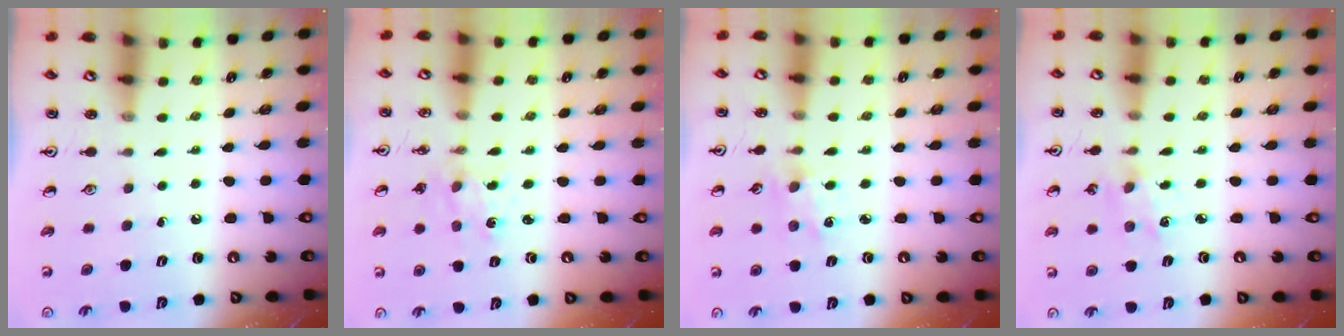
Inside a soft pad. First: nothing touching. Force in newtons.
{"total": 0.7, "press": 0.7, "slide": 0.1}
{"total": 2.3, "press": 2.2, "slide": 0.4}
{"total": 2.0, "press": 2.0, "slide": 0.5}